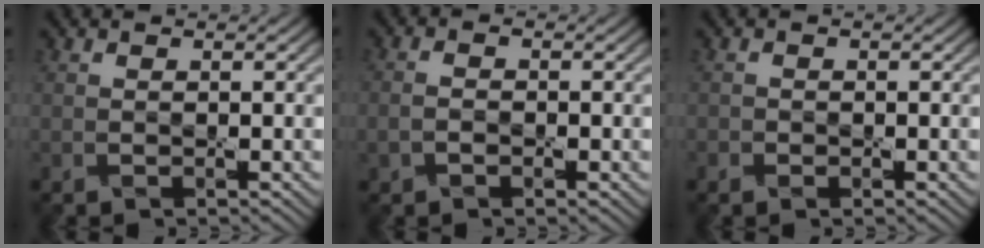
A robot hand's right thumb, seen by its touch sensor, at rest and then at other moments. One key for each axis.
{"total": 2.1, "fx": -0.7, "fy": 1.4, "fz": 1.5, "tx": -0.032, "ty": 0.002, "tz": -0.012}
{"total": 0.8, "fx": -0.5, "fy": 0.6, "fz": 0.3, "tx": -0.006, "ty": -0.004, "tz": -0.009}